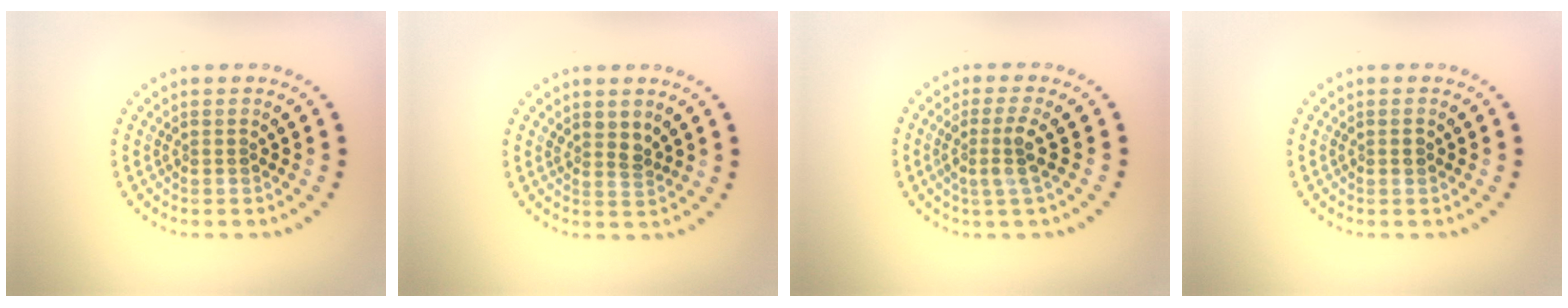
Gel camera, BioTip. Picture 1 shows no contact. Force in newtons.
{"total": 1.3, "press": 1.1, "slide": 0.7}
{"total": 2.6, "press": 2.0, "slide": 1.7}
{"total": 0.9, "press": 0.9, "slide": 0.1}